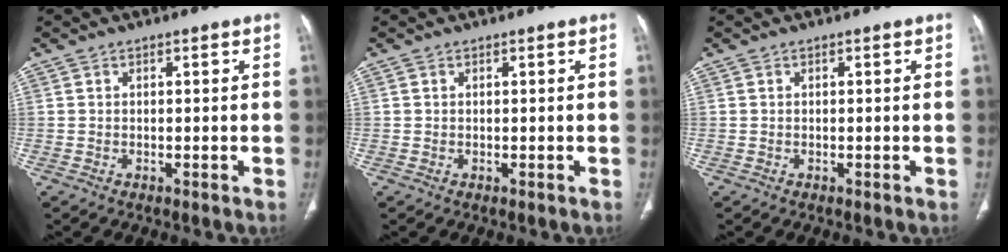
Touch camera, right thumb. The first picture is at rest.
{"total": 0.0}
{"total": 0.0}